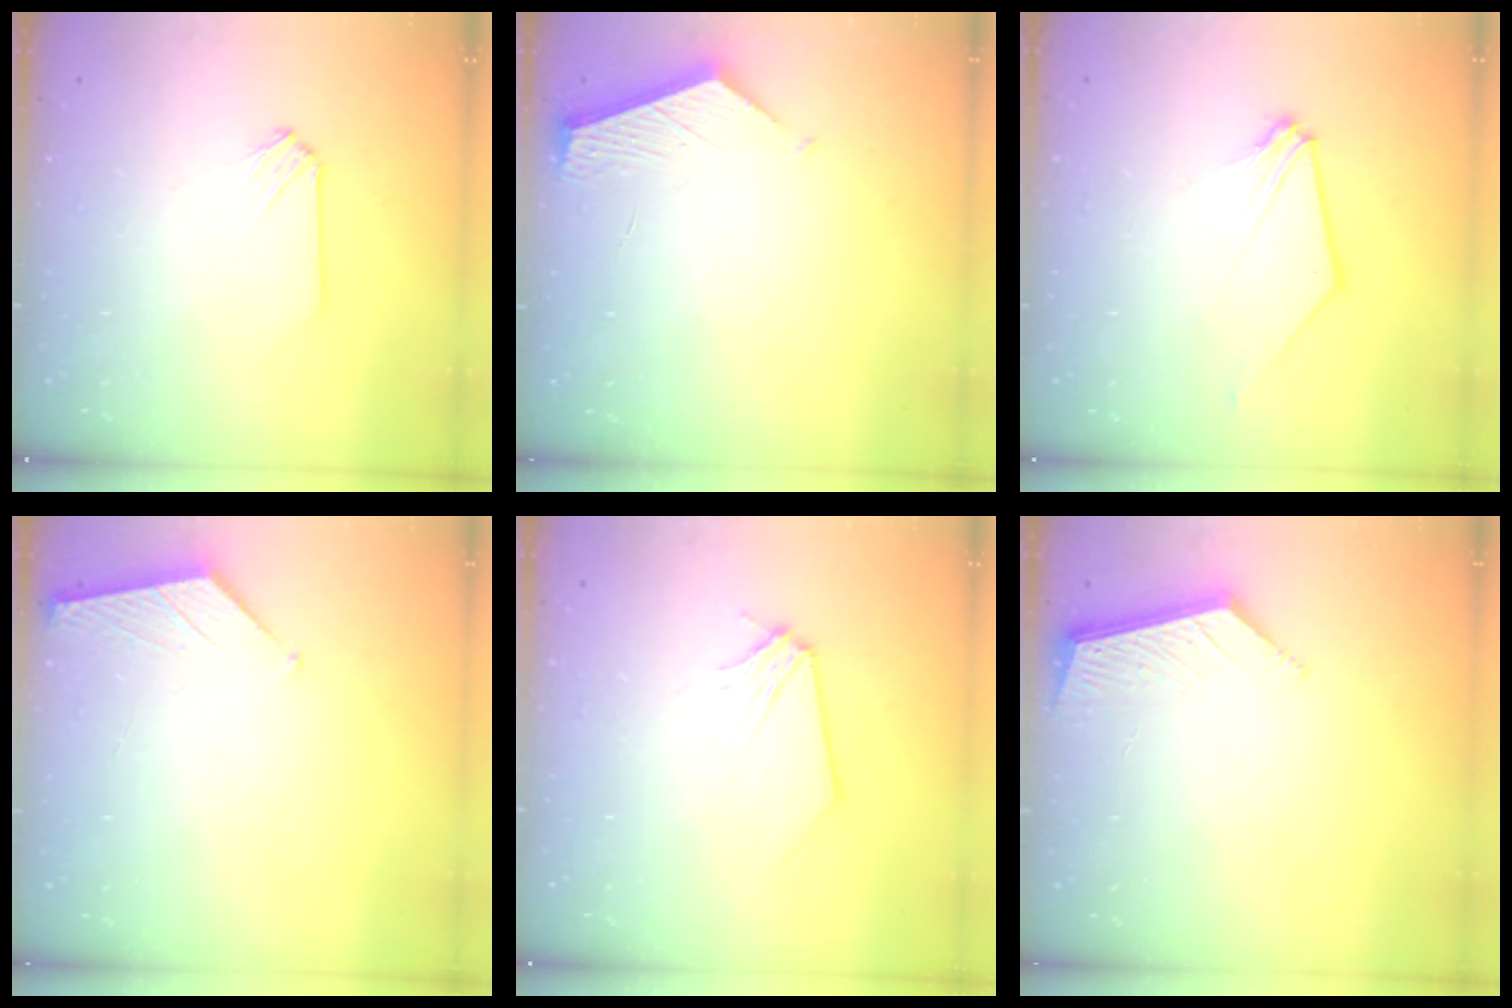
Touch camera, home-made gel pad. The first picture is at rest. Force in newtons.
{"total": 4.0, "press": 4.0, "slide": 0.4}
{"total": 1.8, "press": 1.8, "slide": 0.4}
{"total": 1.3, "press": 1.3, "slide": 0.2}
{"total": 0.0}
{"total": 6.3, "press": 6.3, "slide": 0.5}